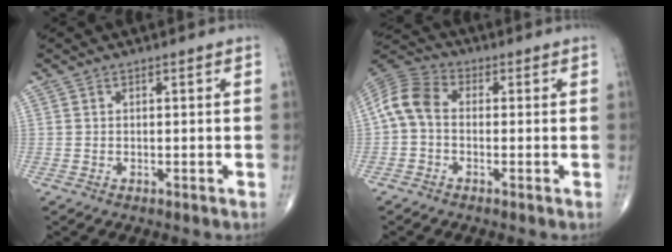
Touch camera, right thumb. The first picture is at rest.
{"total": 7.6, "force": [-0.4, 5.2, 5.5], "torque": [-0.107, 0.022, -0.025]}